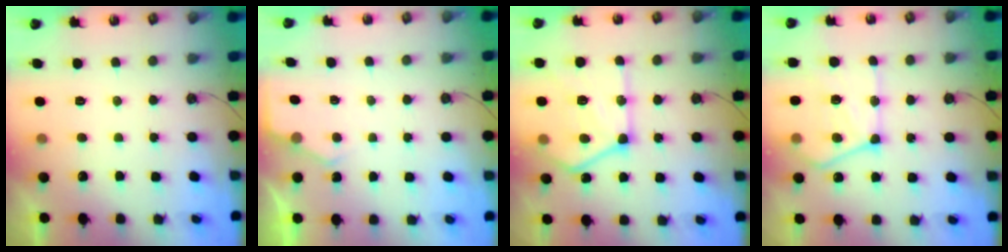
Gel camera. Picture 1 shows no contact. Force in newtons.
{"total": 4.1, "press": 4.1, "slide": 0.6}
{"total": 21.9, "press": 21.8, "slide": 2.0}
{"total": 18.3, "press": 18.2, "slide": 2.2}